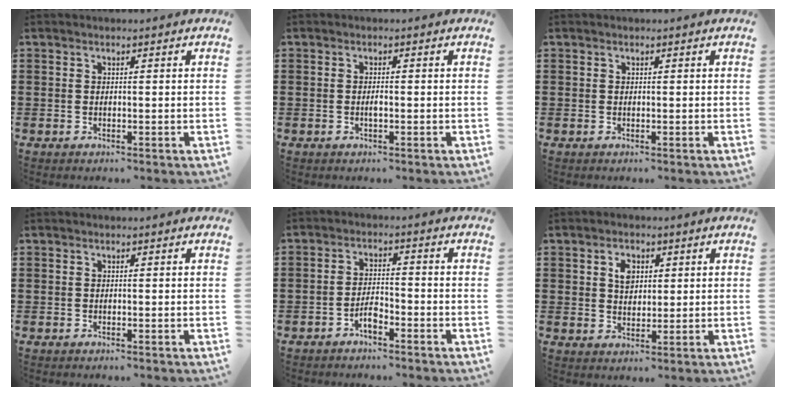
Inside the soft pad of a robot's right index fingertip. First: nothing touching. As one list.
[{"total": 1.0, "force": [-0.3, 0.3, 0.9], "torque": [-0.019, -0.002, -0.004]}, {"total": 0.0}, {"total": 0.0}, {"total": 3.1, "force": [-2.2, 1.1, 2.0], "torque": [-0.045, 0.005, -0.044]}, {"total": 3.4, "force": [1.2, 2.3, 2.1], "torque": [-0.043, 0.005, 0.019]}]